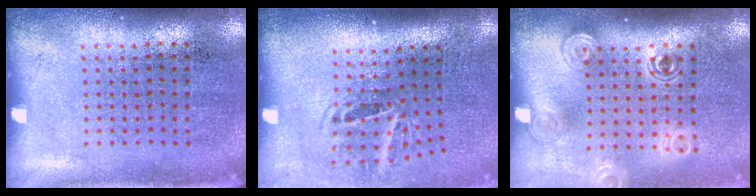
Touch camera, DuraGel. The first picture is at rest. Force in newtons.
{"total": 1.9, "press": 1.3, "slide": 1.4}
{"total": 1.6, "press": 1.3, "slide": 0.9}